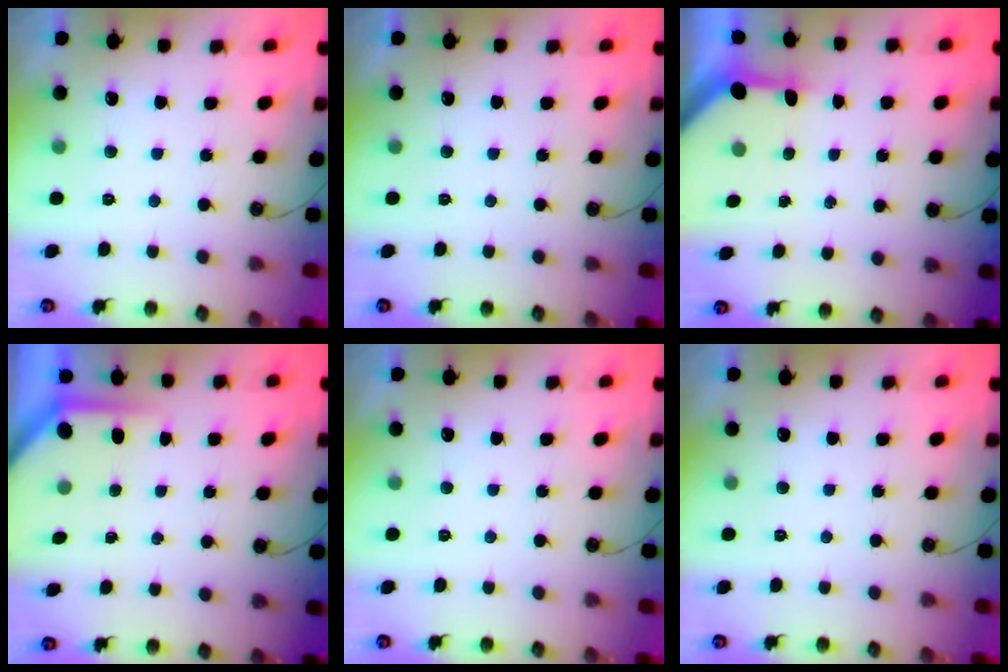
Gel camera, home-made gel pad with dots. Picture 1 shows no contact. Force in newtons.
{"total": 0.0}
{"total": 3.5, "press": 3.5, "slide": 0.4}
{"total": 4.0, "press": 4.0, "slide": 0.2}
{"total": 0.0}
{"total": 0.0}